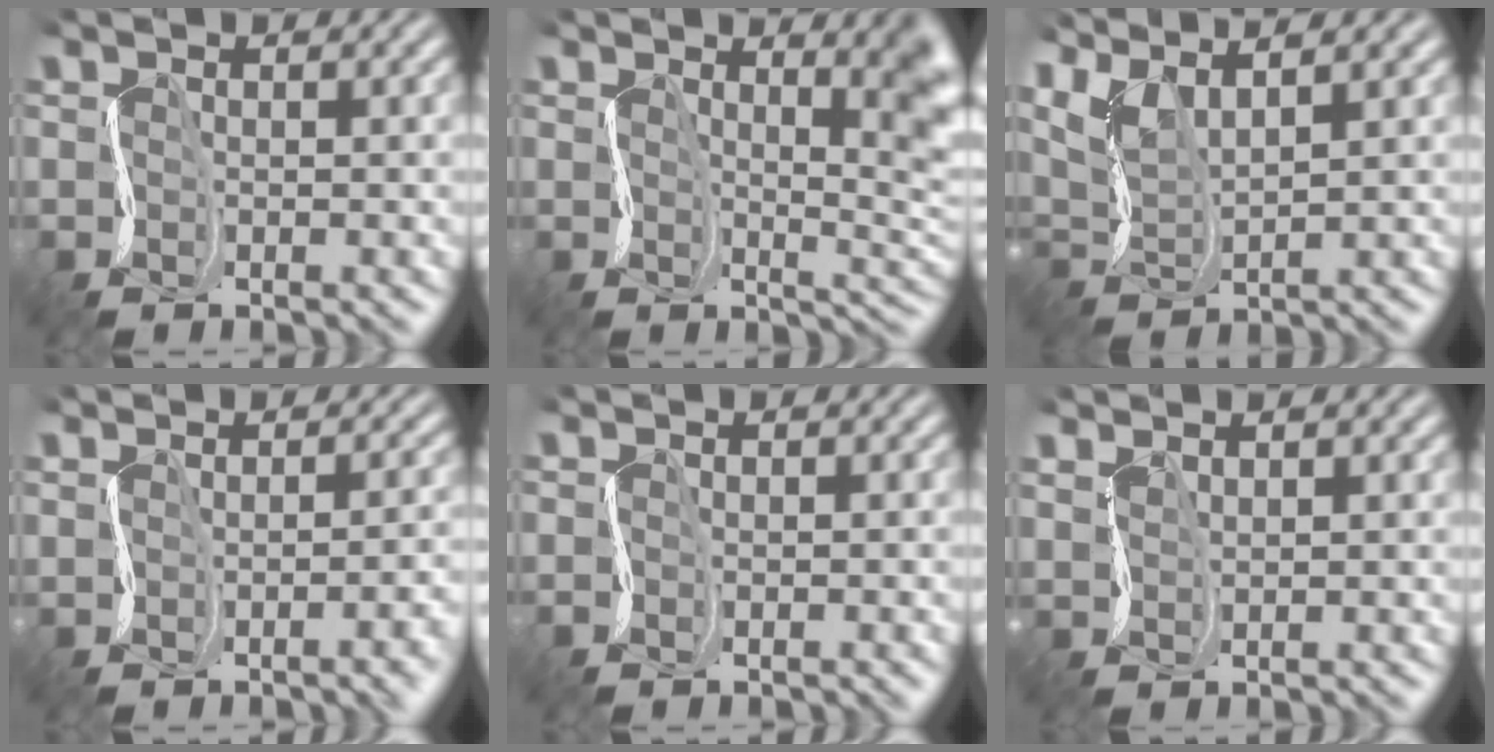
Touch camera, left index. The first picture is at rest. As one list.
[{"total": 6.7, "force": [1.9, 2.6, 5.8], "torque": [-0.044, 0.000, 0.025]}, {"total": 5.2, "force": [4.2, 1.4, 2.8], "torque": [-0.071, 0.012, 0.081]}, {"total": 3.4, "force": [-0.8, 1.6, 2.9], "torque": [-0.005, 0.003, 0.002]}, {"total": 0.8, "force": [-0.3, -0.2, -0.7], "torque": [0.009, -0.005, -0.006]}, {"total": 2.3, "force": [2.2, 0.3, -0.3], "torque": [-0.001, 0.006, 0.047]}]